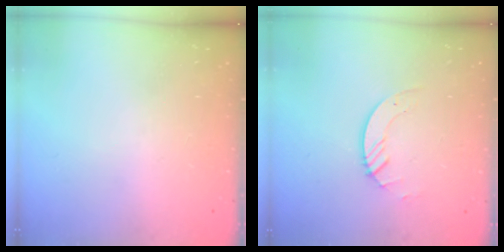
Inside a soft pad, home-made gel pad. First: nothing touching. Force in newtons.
{"total": 3.7, "press": 3.7, "slide": 0.4}